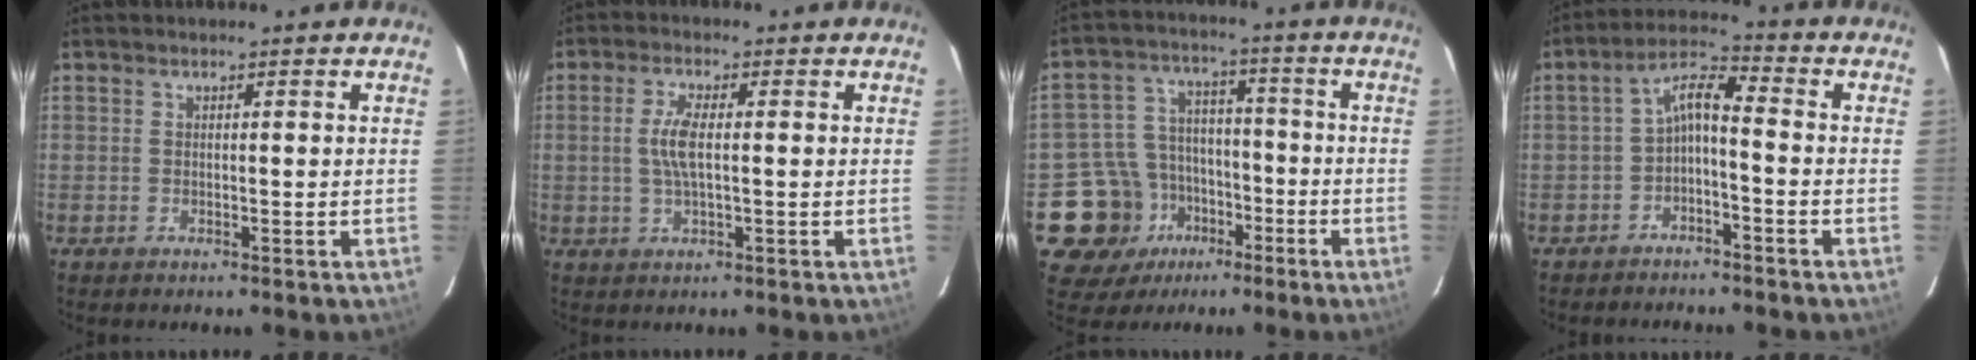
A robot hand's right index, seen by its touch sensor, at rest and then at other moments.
{"total": 4.9, "force": [0.2, 1.4, 4.7], "torque": [-0.094, 0.001, 0.005]}
{"total": 12.5, "force": [-6.4, 10.1, 3.3], "torque": [-0.098, 0.032, -0.092]}
{"total": 5.2, "force": [-2.4, 1.5, 4.3], "torque": [-0.101, 0.019, -0.045]}